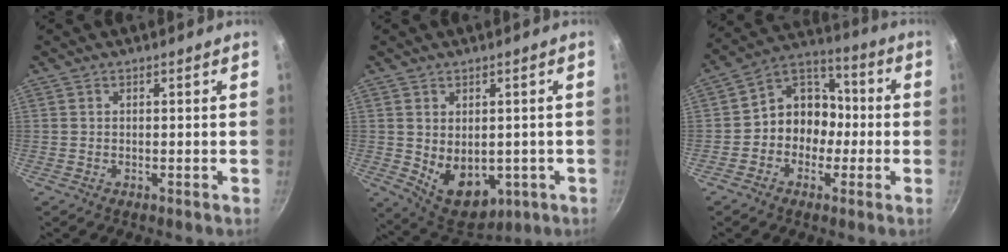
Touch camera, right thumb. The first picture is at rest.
{"total": 10.9, "force": [-1.3, 7.5, 7.8], "torque": [-0.092, -0.015, 0.008]}
{"total": 10.8, "force": [-1.9, 9.3, 5.2], "torque": [-0.028, 0.049, -0.049]}